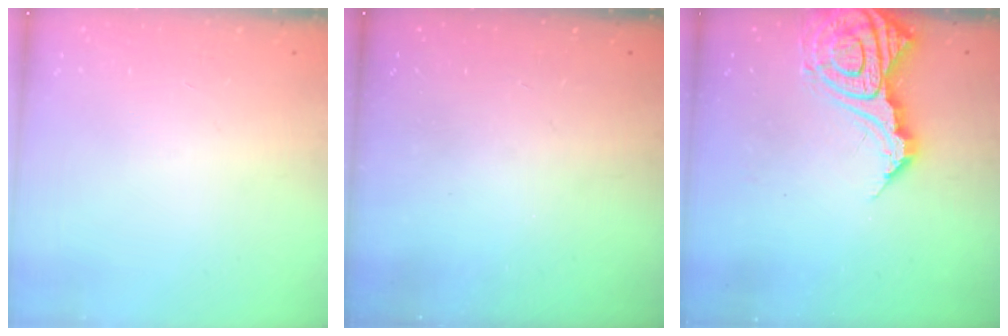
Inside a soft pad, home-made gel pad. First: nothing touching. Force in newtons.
{"total": 0.0}
{"total": 16.2, "press": 16.1, "slide": 2.0}